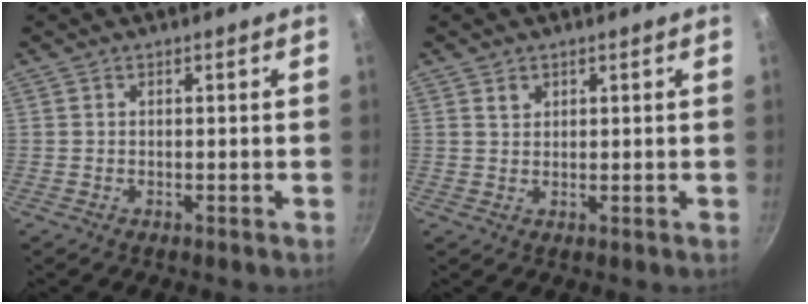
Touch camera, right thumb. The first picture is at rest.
{"total": 1.9, "force": [1.0, 1.4, 0.7], "torque": [-0.007, 0.000, 0.017]}